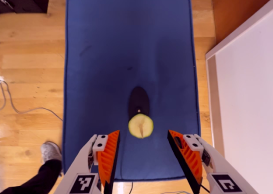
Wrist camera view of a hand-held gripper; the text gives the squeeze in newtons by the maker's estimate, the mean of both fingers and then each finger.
{"total": 0.9, "left": 1.3, "right": 0.4}